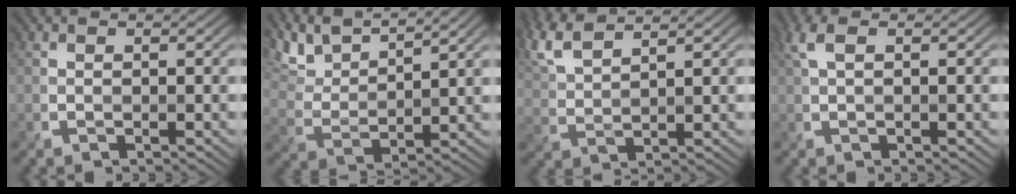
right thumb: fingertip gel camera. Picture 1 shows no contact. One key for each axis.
{"total": 9.1, "fx": 7.1, "fy": 2.2, "fz": 5.2, "tx": -0.126, "ty": 0.017, "tz": 0.137}
{"total": 6.5, "fx": 5.0, "fy": 1.4, "fz": 3.8, "tx": -0.096, "ty": 0.021, "tz": 0.106}
{"total": 2.3, "fx": 0.8, "fy": 0.8, "fz": 2.1, "tx": -0.053, "ty": 0.007, "tz": 0.014}